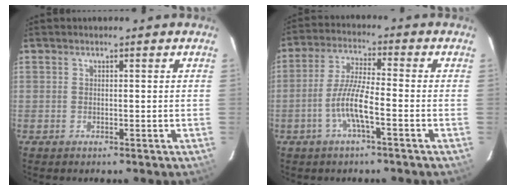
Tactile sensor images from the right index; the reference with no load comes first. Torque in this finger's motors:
{"motor_torque": [1.13, -0.67, 0.69, 0.19]}